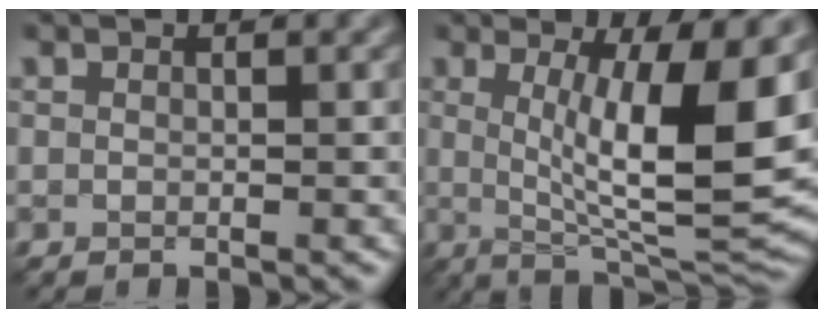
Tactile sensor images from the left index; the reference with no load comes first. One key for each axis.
{"total": 12.2, "fx": 1.3, "fy": 3.3, "fz": 11.7, "tx": -0.168, "ty": -0.014, "tz": 0.025}